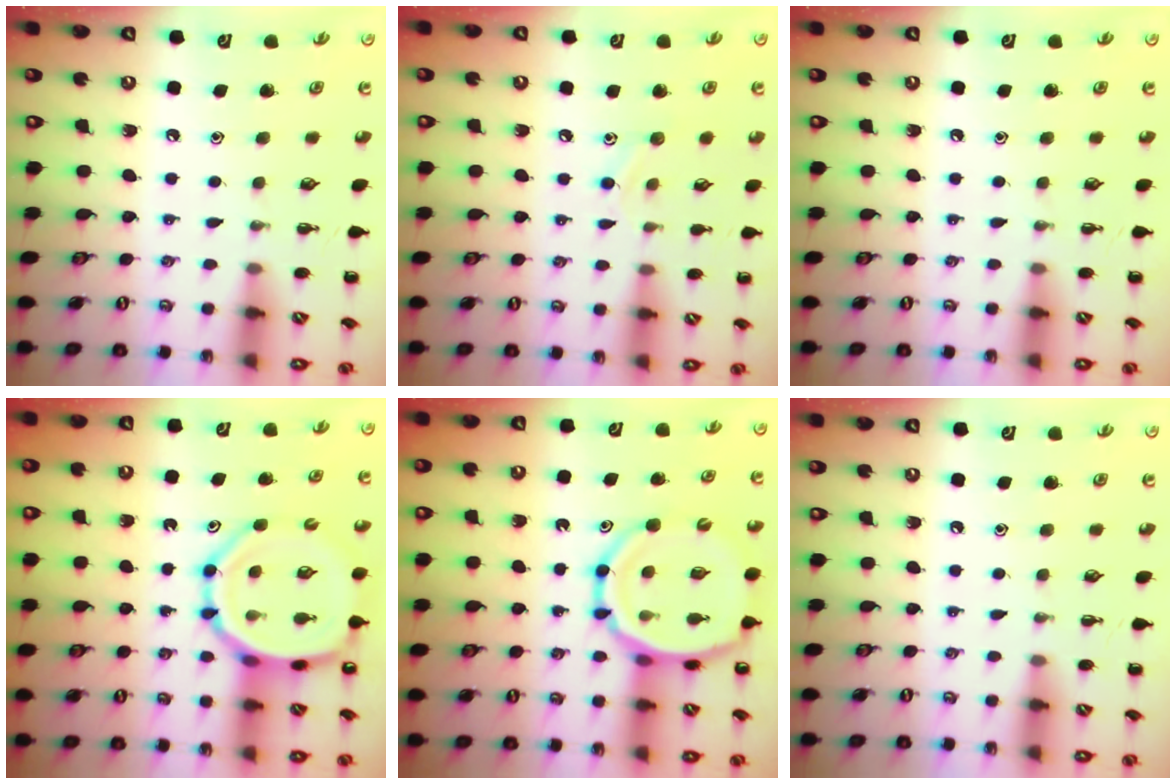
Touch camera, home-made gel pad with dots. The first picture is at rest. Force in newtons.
{"total": 7.6, "press": 7.4, "slide": 1.8}
{"total": 0.0}
{"total": 12.6, "press": 12.1, "slide": 3.5}
{"total": 14.2, "press": 13.8, "slide": 3.2}
{"total": 0.0}